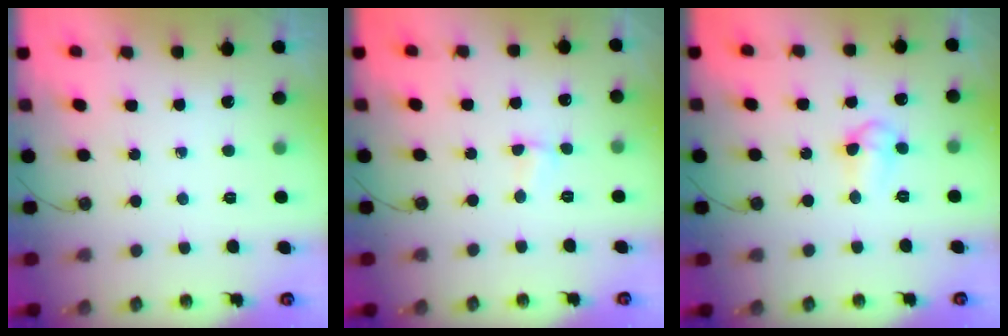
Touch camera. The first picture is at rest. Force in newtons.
{"total": 1.3, "press": 1.2, "slide": 0.4}
{"total": 6.1, "press": 6.0, "slide": 1.0}